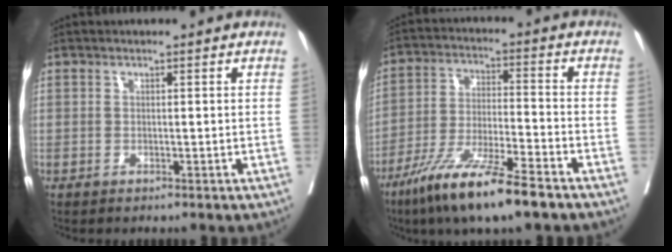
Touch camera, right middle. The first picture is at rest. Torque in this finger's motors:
{"motor_torque": [1.12, -1.01, 0.33, 0.09]}